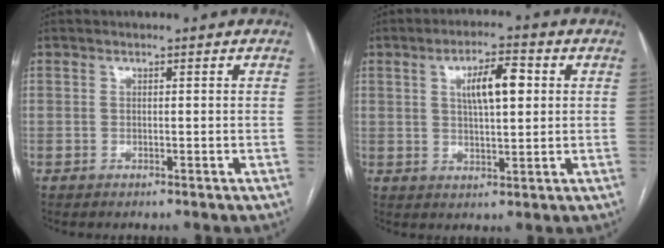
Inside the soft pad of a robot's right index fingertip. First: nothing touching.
{"total": 7.1, "force": [1.9, 2.0, 6.5], "torque": [-0.110, 0.012, 0.035]}